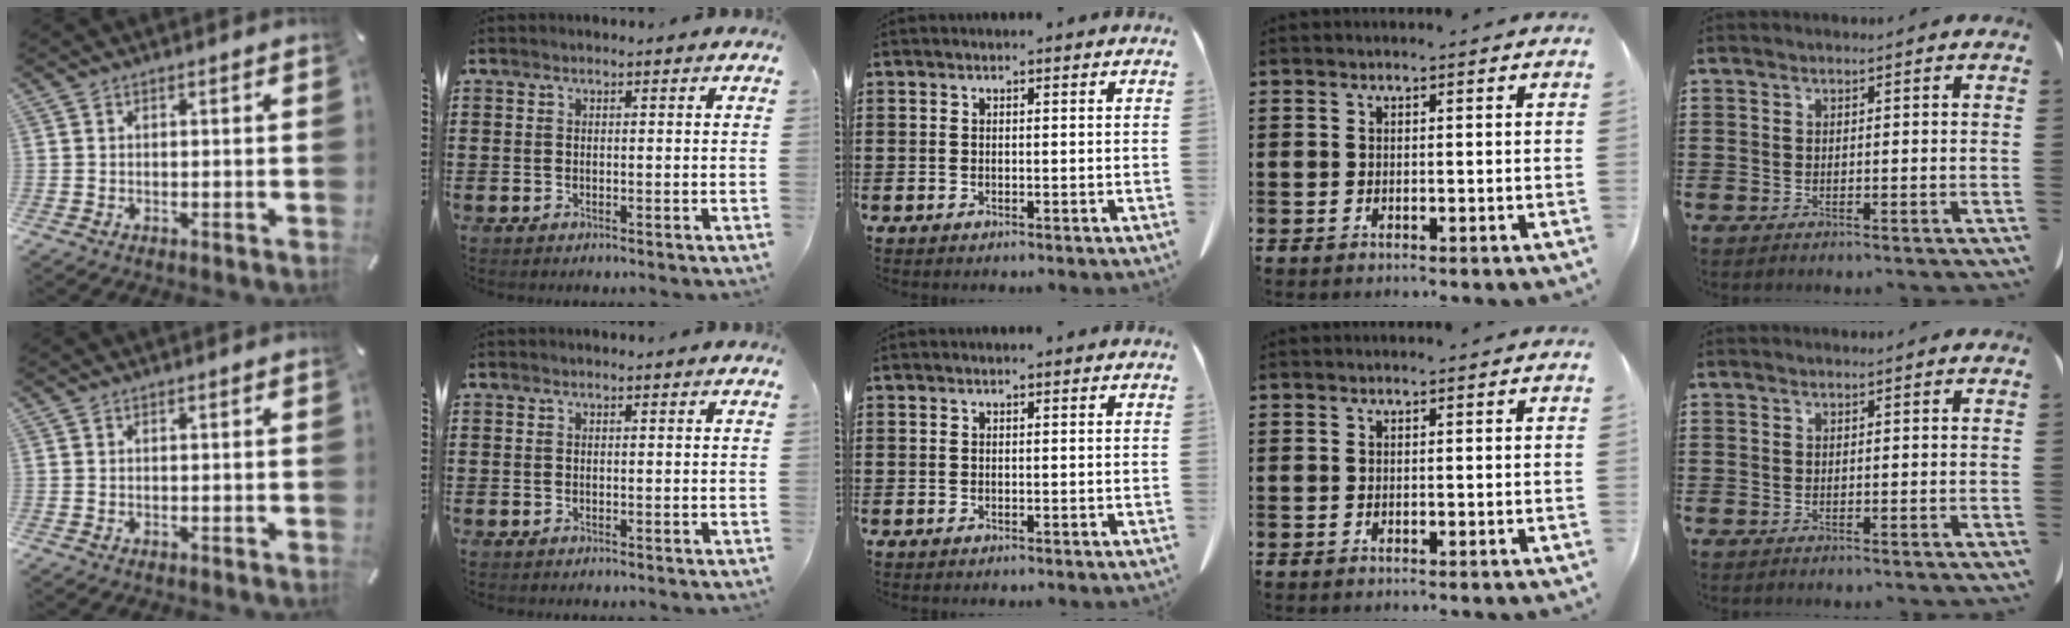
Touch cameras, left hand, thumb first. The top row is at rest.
{}